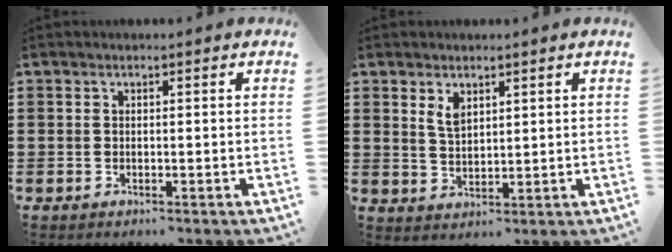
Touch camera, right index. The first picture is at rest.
{"total": 2.9, "force": [1.9, 1.5, 1.7], "torque": [-0.039, 0.003, 0.035]}